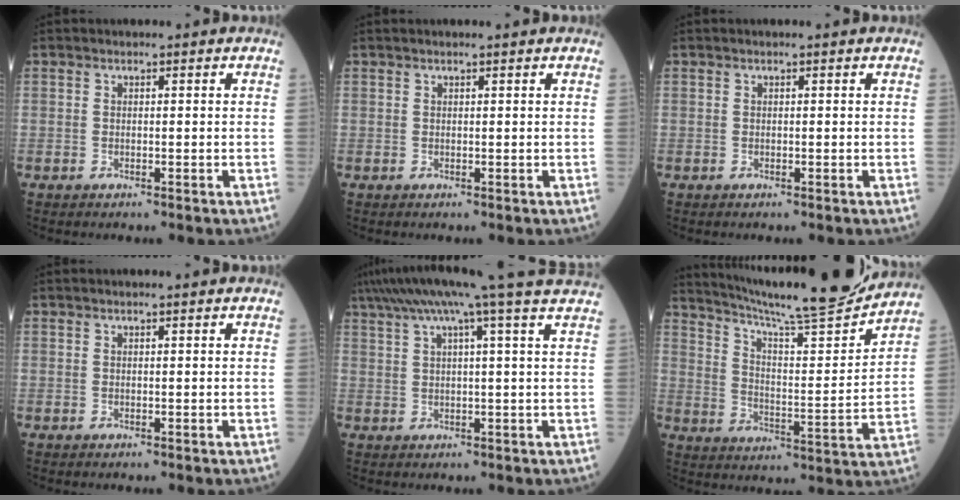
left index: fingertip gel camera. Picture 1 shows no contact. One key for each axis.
{"total": 1.2, "fx": 1.0, "fy": -0.1, "fz": 0.7, "tx": -0.009, "ty": 0.011, "tz": 0.018}
{"total": 0.0}
{"total": 1.0, "fx": 0.8, "fy": -0.1, "fz": 0.5, "tx": -0.009, "ty": 0.008, "tz": 0.014}
{"total": 15.4, "fx": 12.2, "fy": -2.3, "fz": 9.1, "tx": -0.158, "ty": 0.019, "tz": 0.159}
{"total": 19.9, "fx": 18.3, "fy": 0.1, "fz": 7.7, "tx": -0.135, "ty": -0.032, "tz": 0.270}